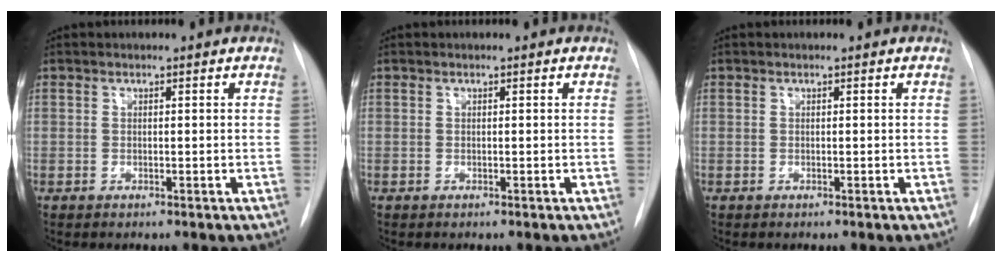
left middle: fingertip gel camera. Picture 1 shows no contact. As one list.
[{"total": 0.0}, {"total": 0.0}]